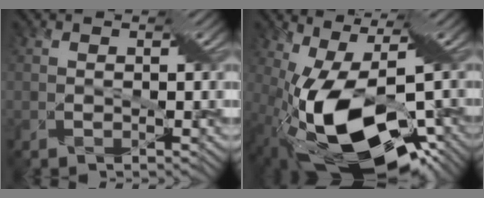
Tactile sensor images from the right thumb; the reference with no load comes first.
{"total": 17.0, "force": [-4.9, 7.4, 14.6], "torque": [-0.271, -0.034, -0.062]}